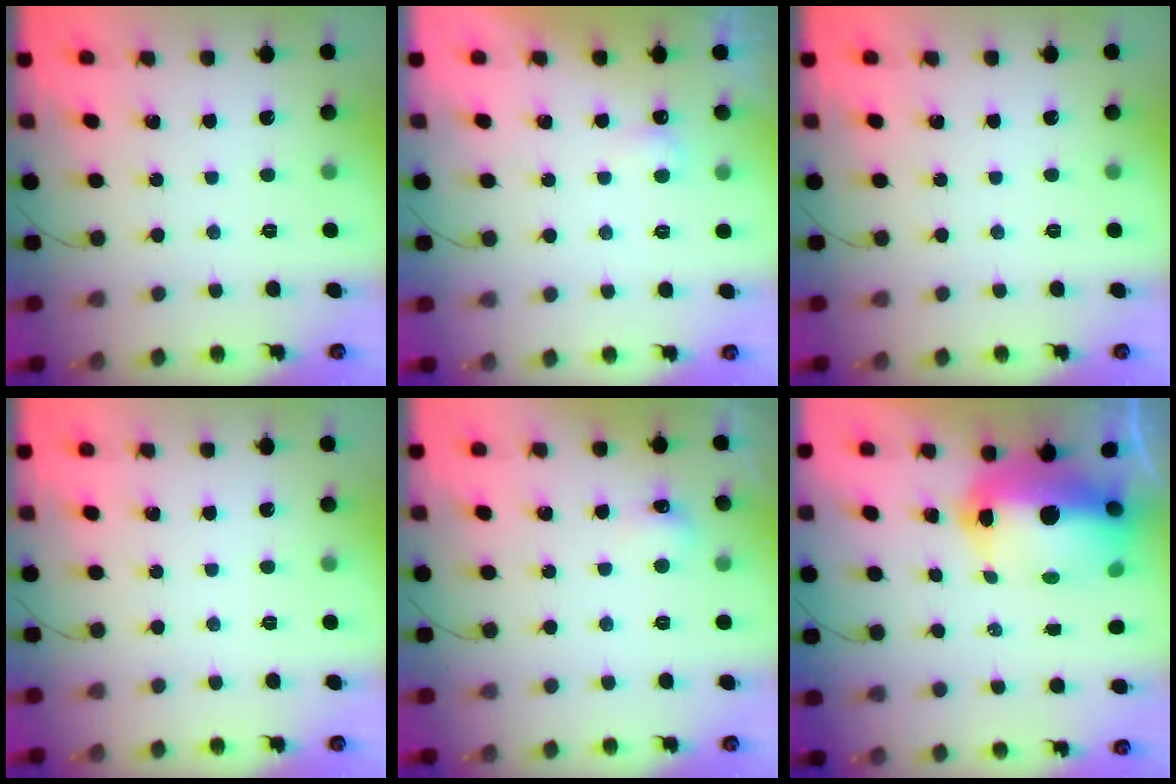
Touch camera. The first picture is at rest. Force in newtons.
{"total": 2.4, "press": 2.4, "slide": 0.6}
{"total": 0.0}
{"total": 0.0}
{"total": 4.9, "press": 4.8, "slide": 0.9}
{"total": 16.0, "press": 15.7, "slide": 2.9}